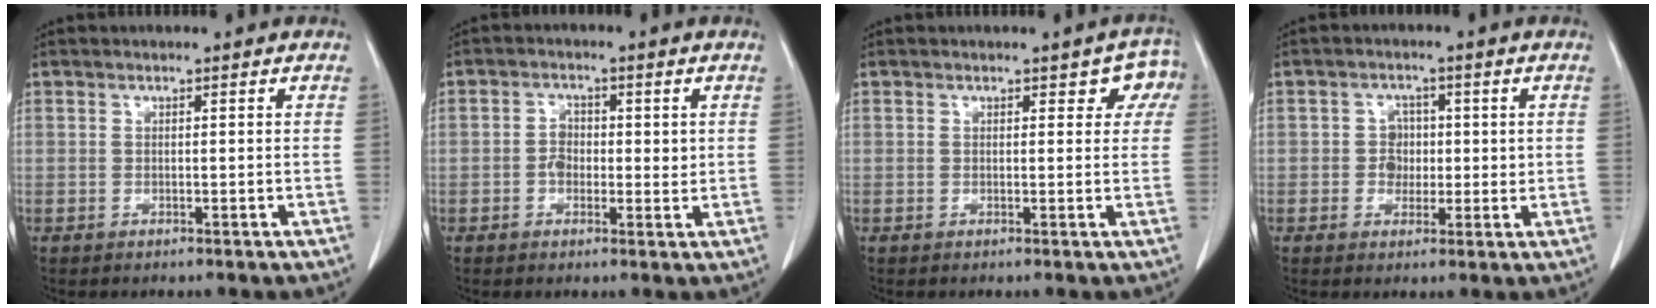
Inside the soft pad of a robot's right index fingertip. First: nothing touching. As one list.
[{"total": 3.4, "force": [0.0, 2.4, 2.3], "torque": [-0.036, 0.006, -0.003]}, {"total": 3.5, "force": [1.8, 2.1, 2.1], "torque": [-0.008, 0.007, 0.010]}, {"total": 3.2, "force": [0.1, 3.0, 1.3], "torque": [-0.013, 0.009, 0.002]}]